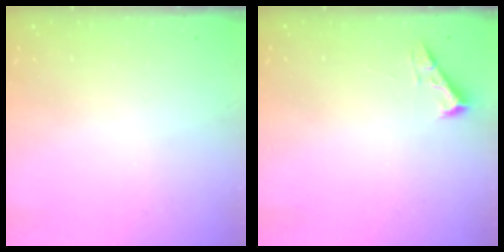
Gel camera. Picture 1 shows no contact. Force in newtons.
{"total": 2.5, "press": 2.5, "slide": 0.3}